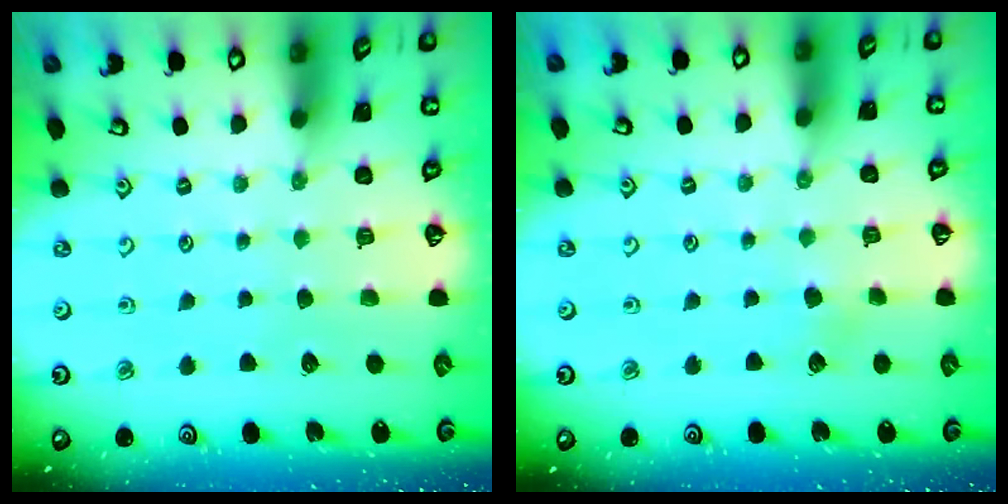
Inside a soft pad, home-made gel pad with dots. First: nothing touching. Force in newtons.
{"total": 2.7, "press": 2.7, "slide": 0.4}